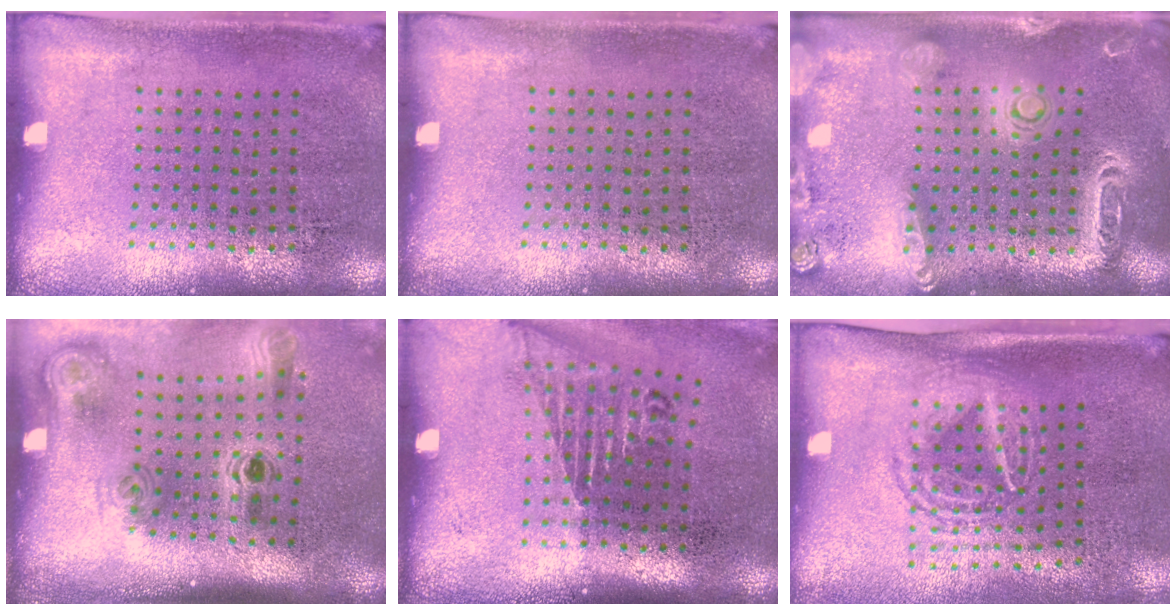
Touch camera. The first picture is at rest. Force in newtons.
{"total": 0.0}
{"total": 2.1, "press": 1.9, "slide": 0.9}
{"total": 2.2, "press": 1.4, "slide": 1.7}
{"total": 1.6, "press": 1.2, "slide": 1.1}
{"total": 1.6, "press": 1.3, "slide": 0.9}